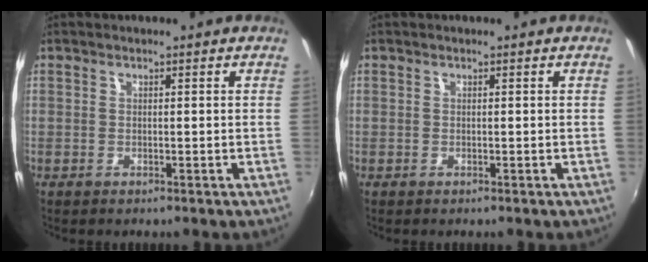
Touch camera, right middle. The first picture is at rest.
{"total": 0.0}